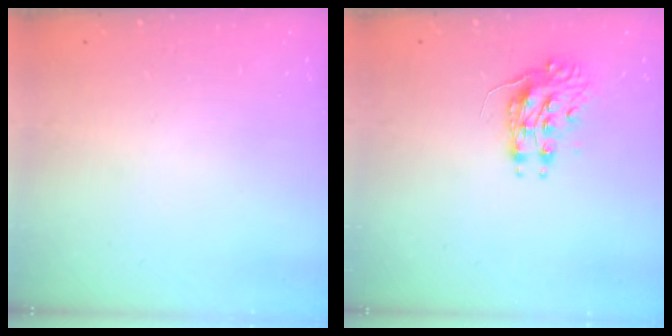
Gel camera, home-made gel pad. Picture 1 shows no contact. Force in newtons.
{"total": 8.2, "press": 8.2, "slide": 0.3}